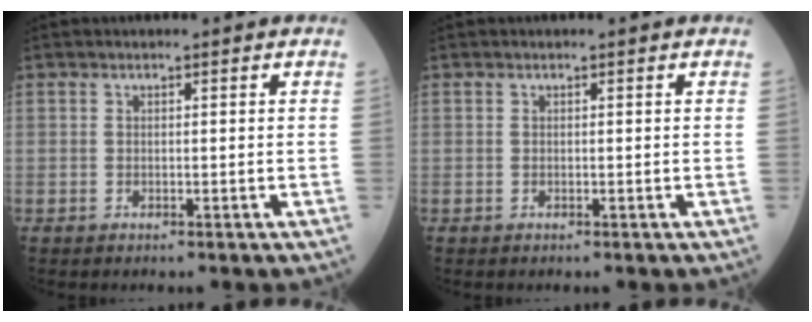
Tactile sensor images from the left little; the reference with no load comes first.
{"total": 0.0}